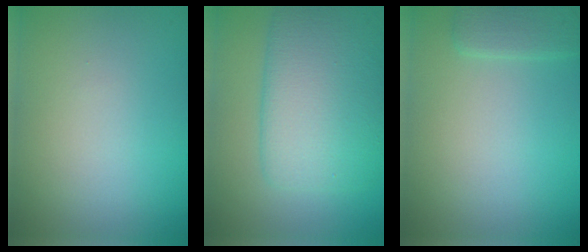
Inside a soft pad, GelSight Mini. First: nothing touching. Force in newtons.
{"total": 7.7, "press": 7.7, "slide": 0.1}
{"total": 1.8, "press": 1.8, "slide": 0.1}